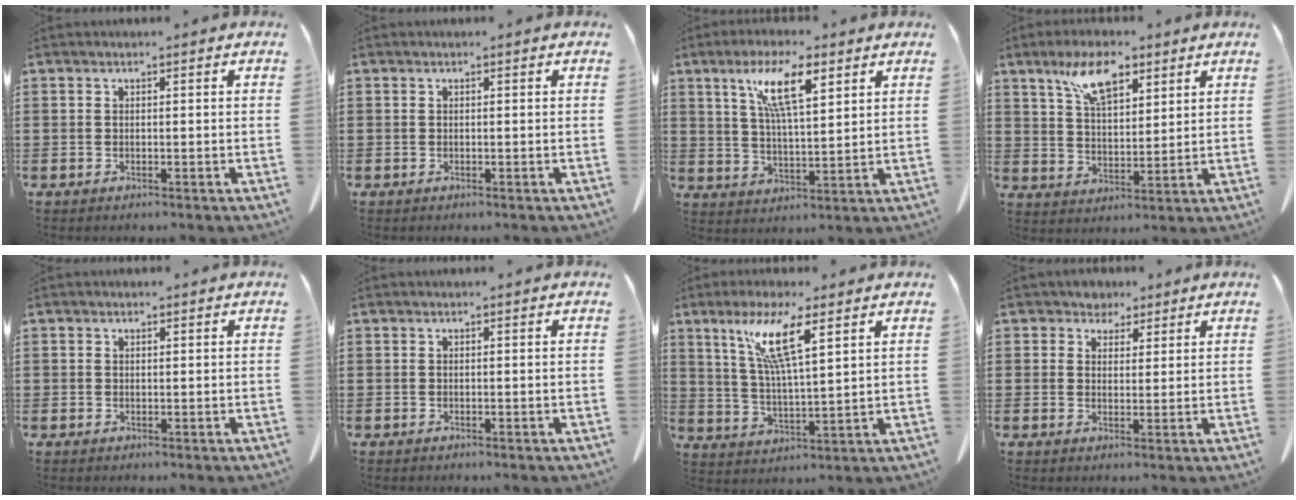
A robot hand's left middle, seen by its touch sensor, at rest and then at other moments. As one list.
[{"total": 0.0}, {"total": 9.5, "force": [5.3, 2.3, 7.5], "torque": [-0.157, 0.003, 0.092]}, {"total": 8.9, "force": [5.7, 3.6, 5.8], "torque": [-0.122, 0.000, 0.103]}, {"total": 0.5, "force": [0.3, 0.4, 0.1], "torque": [-0.004, 0.001, 0.007]}, {"total": 0.0}, {"total": 9.4, "force": [5.6, 1.3, 7.5], "torque": [-0.162, -0.004, 0.096]}, {"total": 3.0, "force": [2.3, 2.0, 0.1], "torque": [-0.016, 0.006, 0.041]}]